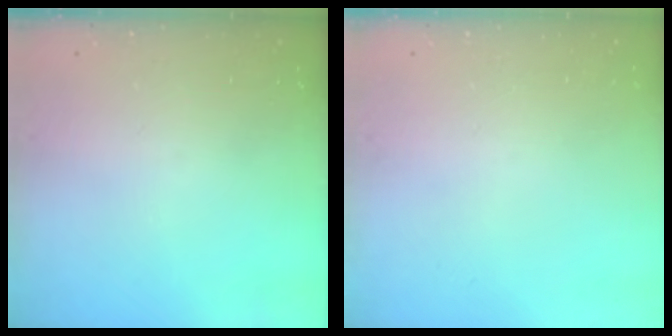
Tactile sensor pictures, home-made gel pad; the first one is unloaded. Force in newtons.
{"total": 0.0}